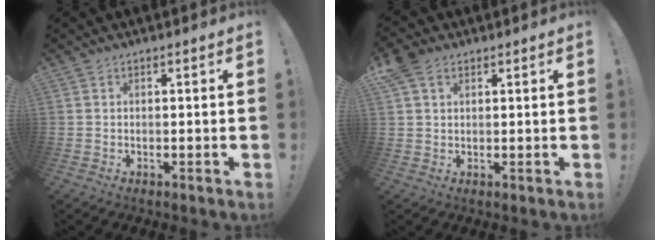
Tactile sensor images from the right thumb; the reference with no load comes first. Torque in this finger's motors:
{"motor_torque": [0.84, 2.00, 0.13, 0.00, 0.01]}